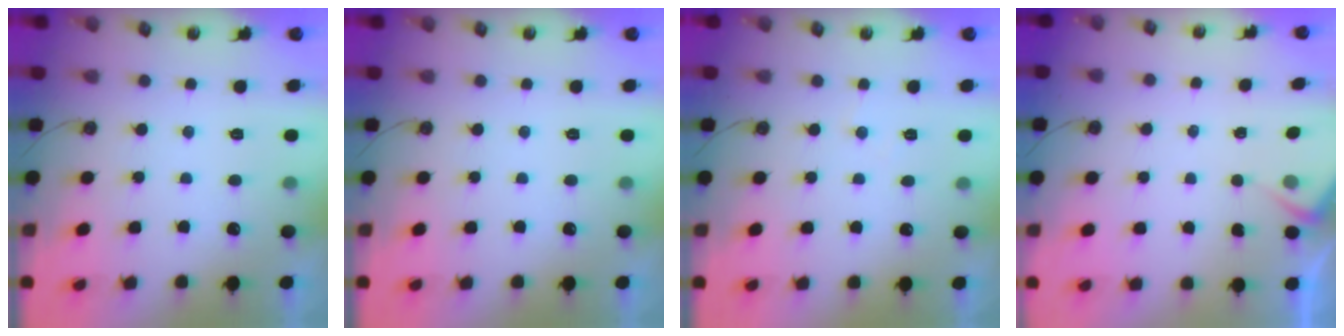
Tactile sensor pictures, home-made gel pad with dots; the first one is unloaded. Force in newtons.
{"total": 0.0}
{"total": 4.4, "press": 4.3, "slide": 0.6}
{"total": 2.8, "press": 2.7, "slide": 0.4}